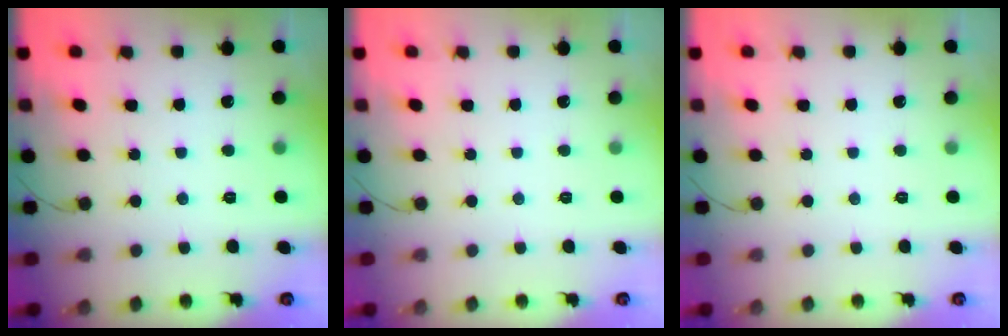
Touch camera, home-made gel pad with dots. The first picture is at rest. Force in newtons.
{"total": 0.0}
{"total": 0.0}